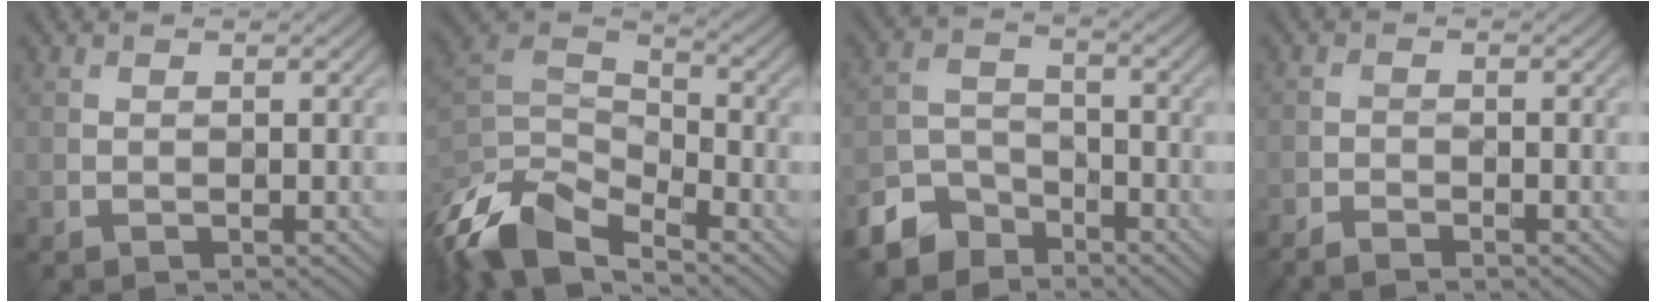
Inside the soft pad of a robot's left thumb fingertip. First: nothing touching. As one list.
[{"total": 11.7, "force": [-7.9, 5.1, 7.1], "torque": [-0.164, -0.018, -0.155]}, {"total": 6.6, "force": [-5.1, 3.7, 1.8], "torque": [-0.039, -0.006, -0.117]}, {"total": 2.0, "force": [-1.9, 0.1, 0.6], "torque": [-0.017, -0.002, -0.040]}]